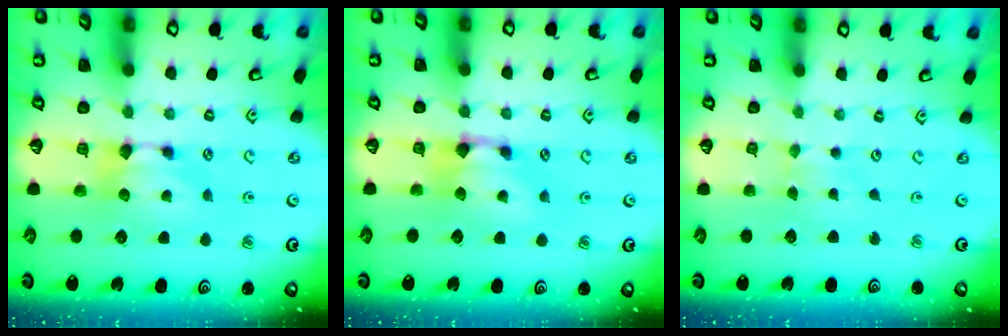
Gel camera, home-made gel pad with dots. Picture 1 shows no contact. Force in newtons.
{"total": 1.3, "press": 0.5, "slide": 1.2}
{"total": 2.3, "press": 2.3, "slide": 0.1}